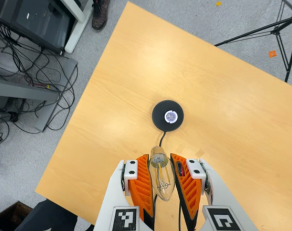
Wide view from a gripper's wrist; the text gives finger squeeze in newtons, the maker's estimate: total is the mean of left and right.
{"total": 20.9, "left": 22.5, "right": 19.4}